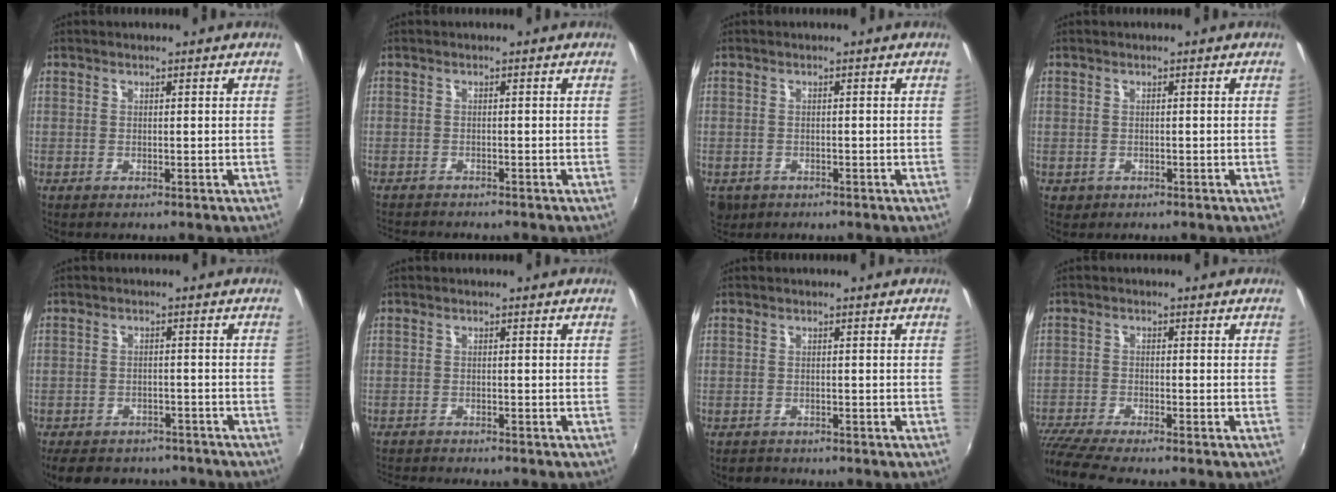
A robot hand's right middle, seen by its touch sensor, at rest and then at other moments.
{"total": 3.9, "force": [-3.7, 0.6, 1.0], "torque": [-0.033, -0.017, -0.064]}
{"total": 4.3, "force": [-1.9, 3.4, 1.9], "torque": [-0.044, -0.012, -0.024]}
{"total": 1.2, "force": [-0.4, 1.0, 0.4], "torque": [-0.008, -0.003, -0.004]}
{"total": 13.0, "force": [-10.7, 5.7, 4.7], "torque": [-0.112, -0.006, -0.148]}
{"total": 4.5, "force": [-4.4, 0.1, 1.2], "torque": [-0.037, -0.018, -0.079]}
{"total": 1.9, "force": [-1.6, 1.0, 0.0], "torque": [-0.007, -0.001, -0.029]}
{"total": 8.1, "force": [-7.3, -0.2, 3.5], "torque": [-0.094, -0.031, -0.134]}